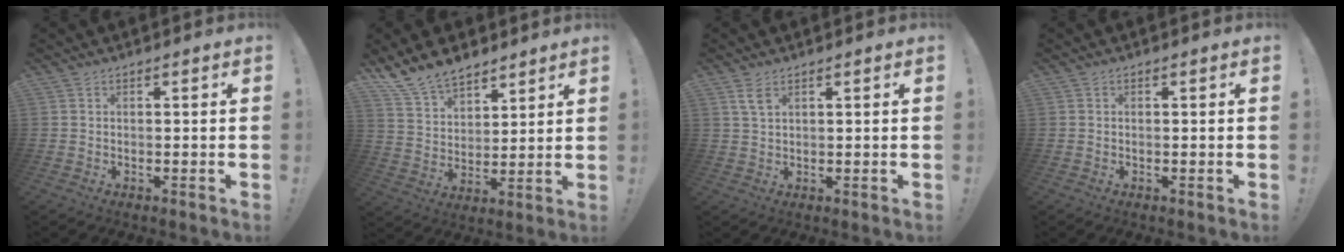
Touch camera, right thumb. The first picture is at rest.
{"total": 12.1, "force": [10.0, 5.6, 3.6], "torque": [-0.077, -0.069, 0.195]}
{"total": 3.8, "force": [2.1, 1.6, 2.7], "torque": [-0.042, -0.008, 0.037]}
{"total": 0.0}